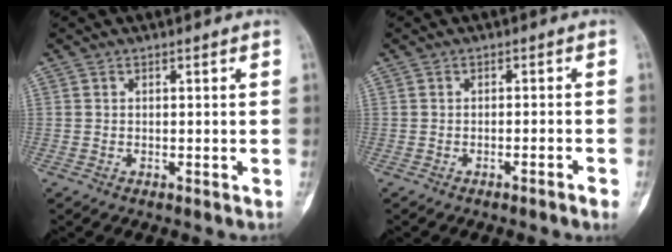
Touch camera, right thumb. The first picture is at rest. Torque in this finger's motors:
{"motor_torque": [-0.29, -0.23, -0.16, 0.19, -0.07]}